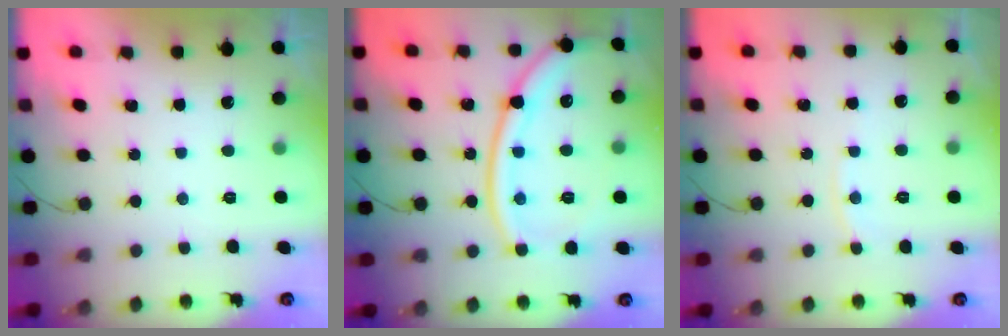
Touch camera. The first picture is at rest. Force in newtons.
{"total": 17.2, "press": 17.1, "slide": 2.1}
{"total": 4.5, "press": 4.5, "slide": 0.4}